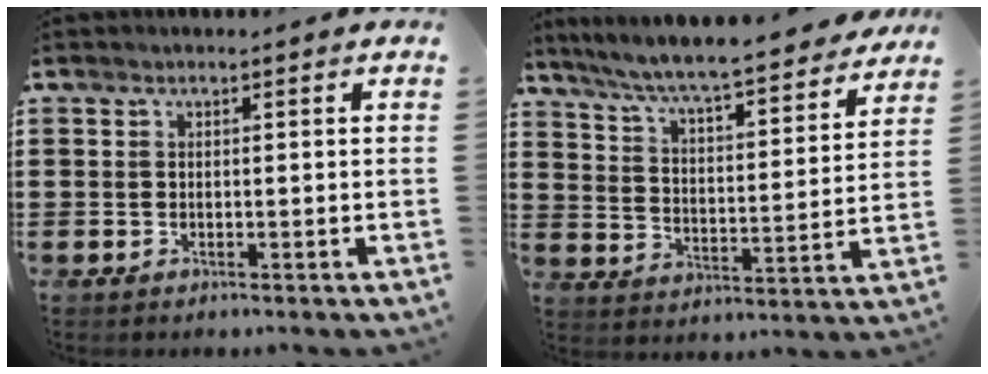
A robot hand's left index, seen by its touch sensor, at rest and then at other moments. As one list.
[{"total": 6.9, "force": [6.4, -0.4, 2.5], "torque": [-0.078, -0.047, 0.107]}]